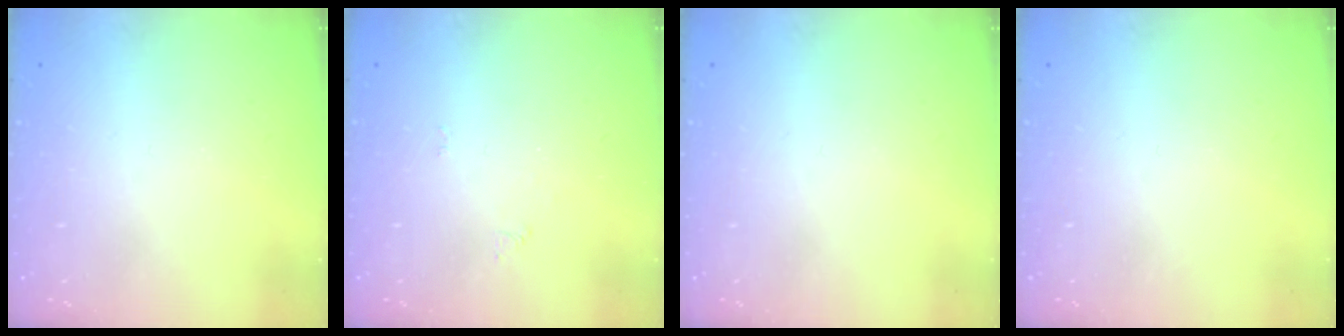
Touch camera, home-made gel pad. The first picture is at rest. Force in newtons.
{"total": 3.8, "press": 3.8, "slide": 0.4}
{"total": 0.0}
{"total": 0.0}